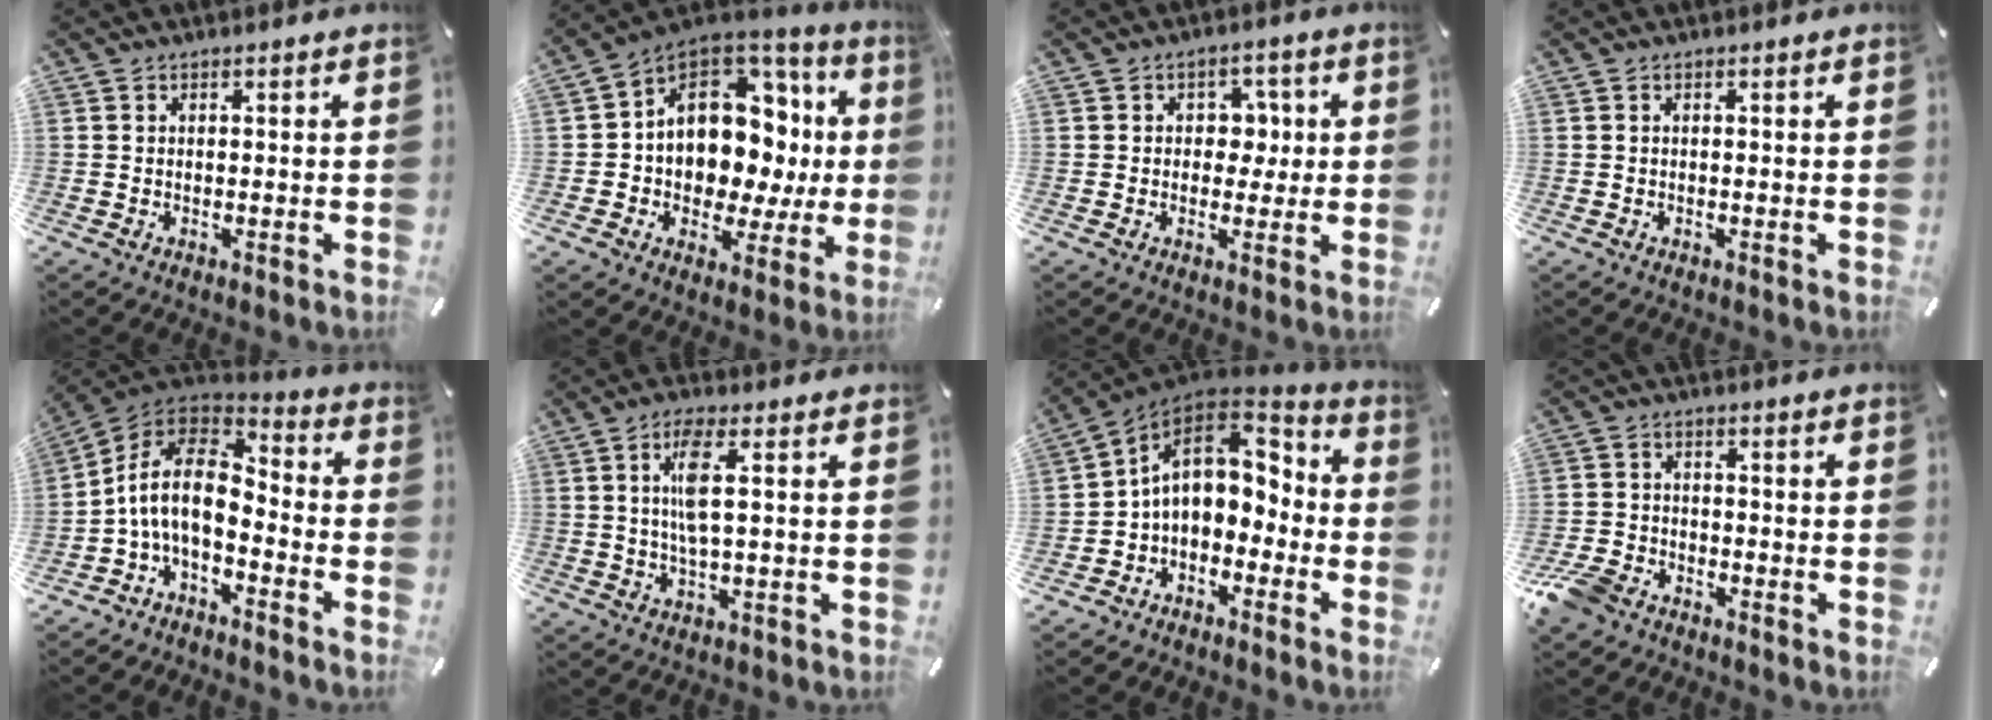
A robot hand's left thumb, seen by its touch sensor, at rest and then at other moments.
{"total": 13.3, "force": [2.7, 10.6, 7.5], "torque": [-0.108, -0.040, 0.052]}
{"total": 6.5, "force": [0.6, 5.5, 3.5], "torque": [-0.046, 0.005, 0.005]}
{"total": 0.0}
{"total": 12.3, "force": [-2.7, 6.9, 9.7], "torque": [-0.207, 0.008, -0.052]}
{"total": 6.8, "force": [1.2, 1.7, 6.4], "torque": [-0.141, -0.001, 0.014]}
{"total": 12.6, "force": [1.2, 9.4, 8.3], "torque": [-0.124, -0.002, 0.024]}
{"total": 6.6, "force": [-4.9, 3.7, 2.5], "torque": [-0.063, 0.018, -0.098]}